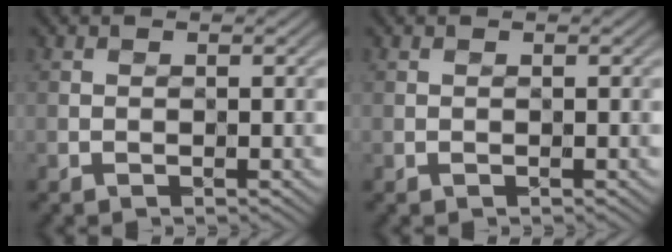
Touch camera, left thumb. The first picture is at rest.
{"total": 0.0}